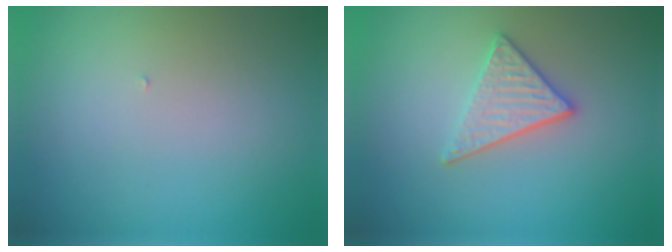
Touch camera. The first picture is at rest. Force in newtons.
{"total": 3.0, "press": 2.8, "slide": 1.3}